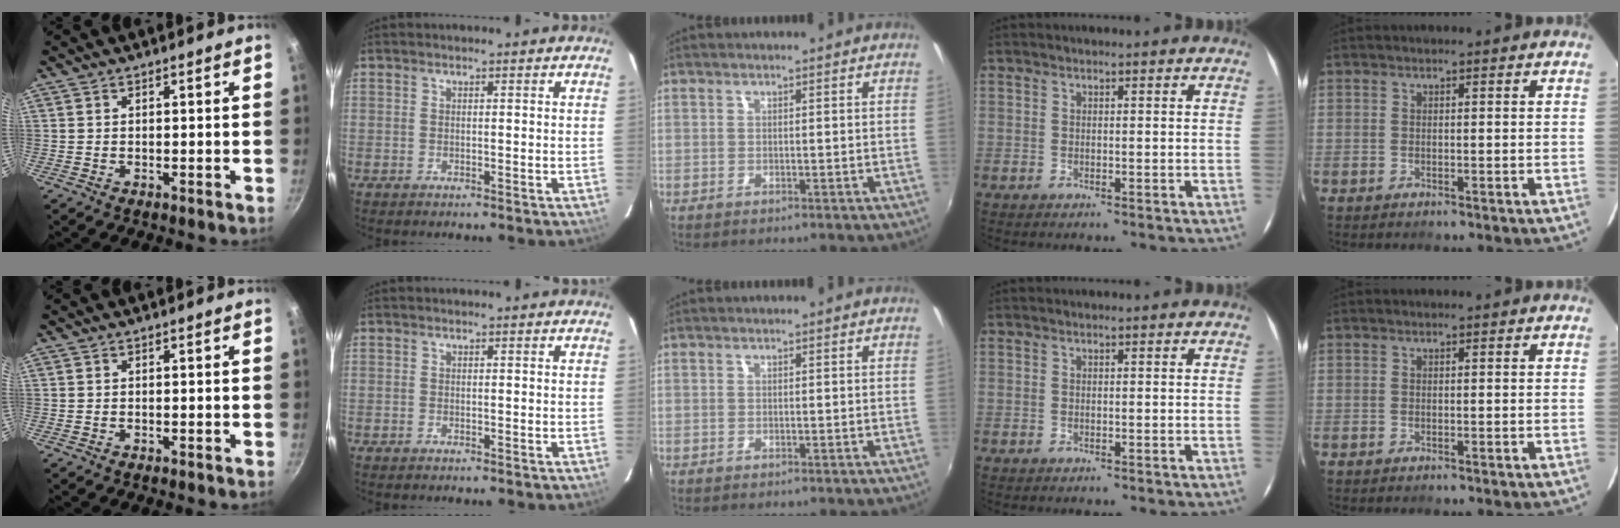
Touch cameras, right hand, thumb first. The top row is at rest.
{}